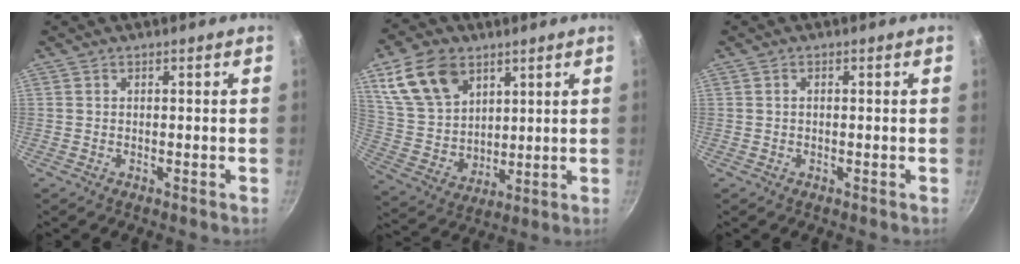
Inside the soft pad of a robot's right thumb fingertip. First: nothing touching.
{"total": 16.5, "force": [7.9, 11.4, 8.9], "torque": [-0.143, -0.027, 0.165]}
{"total": 0.6, "force": [0.1, 0.4, 0.5], "torque": [-0.012, 0.005, 0.001]}